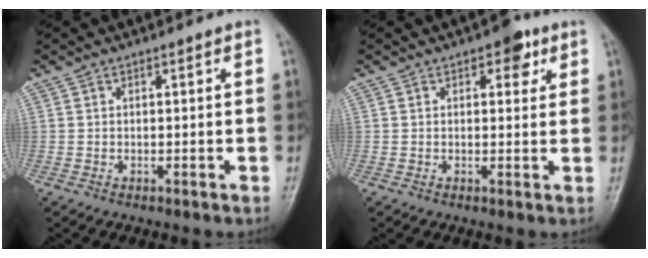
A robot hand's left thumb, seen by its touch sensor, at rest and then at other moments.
{"total": 4.3, "force": [2.2, 2.5, 2.7], "torque": [-0.010, -0.004, 0.021]}